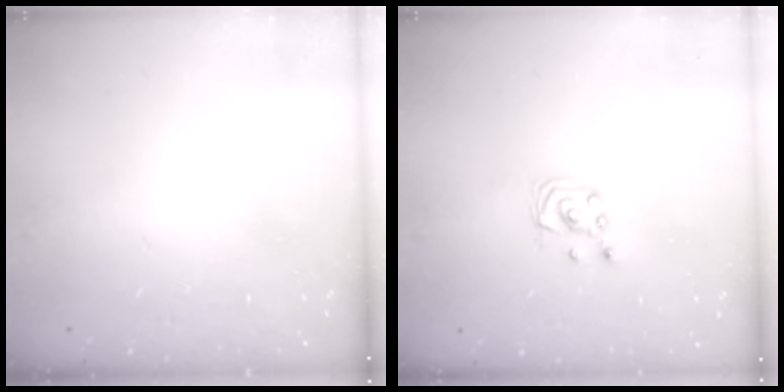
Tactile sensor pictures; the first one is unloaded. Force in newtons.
{"total": 2.4, "press": 2.4, "slide": 0.2}